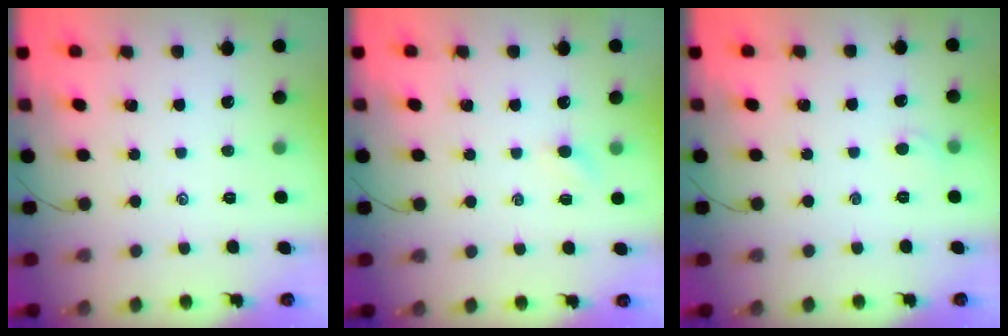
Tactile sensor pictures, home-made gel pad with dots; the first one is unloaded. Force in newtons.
{"total": 3.1, "press": 3.0, "slide": 0.9}
{"total": 2.9, "press": 2.8, "slide": 1.0}